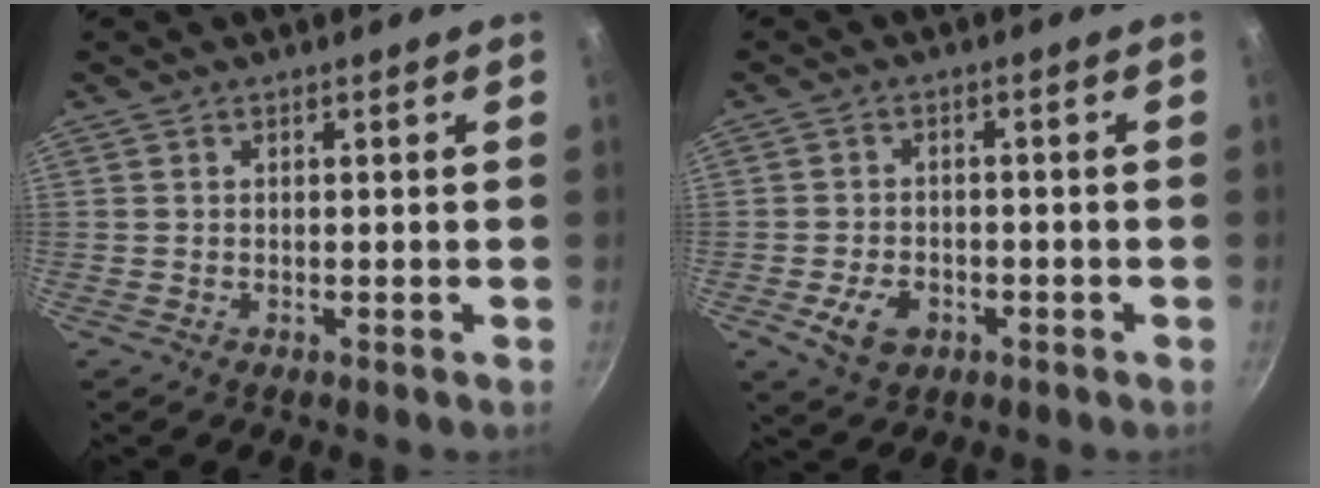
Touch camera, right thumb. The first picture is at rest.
{"total": 6.0, "force": [-2.4, 4.1, 3.7], "torque": [-0.059, 0.011, -0.037]}